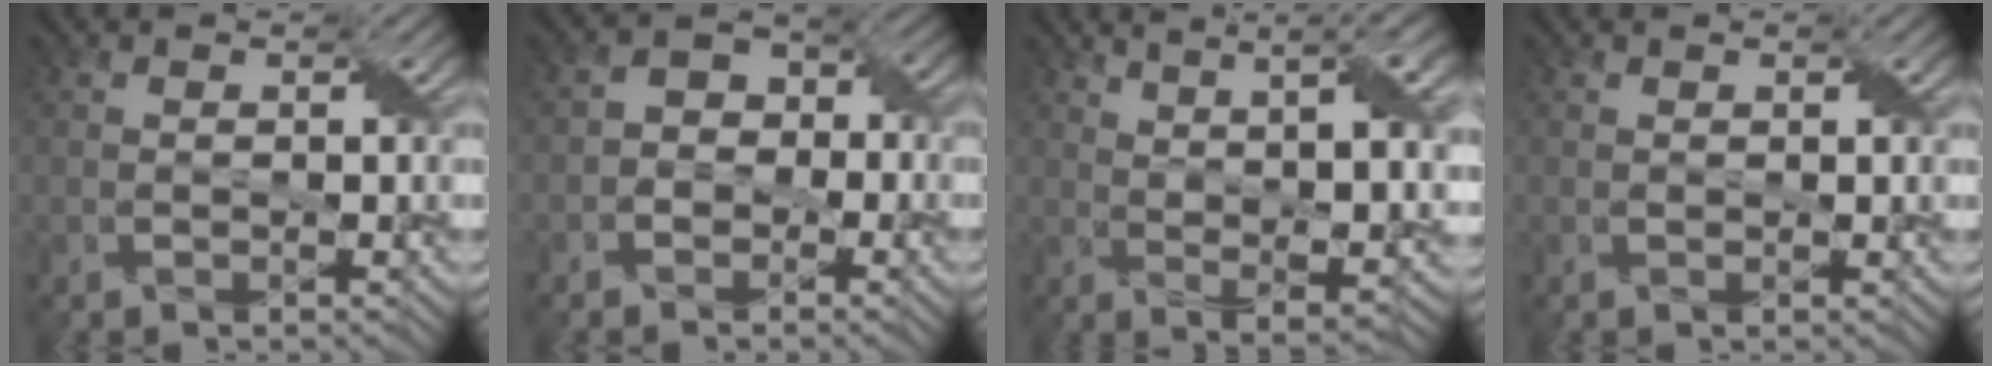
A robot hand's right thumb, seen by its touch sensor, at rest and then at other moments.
{"total": 3.5, "force": [-1.4, 2.9, 1.4], "torque": [-0.023, 0.008, -0.038]}
{"total": 12.7, "force": [4.9, 4.0, 11.0], "torque": [-0.171, 0.013, 0.073]}
{"total": 0.8, "force": [0.4, 0.3, 0.6], "torque": [-0.011, 0.001, 0.008]}